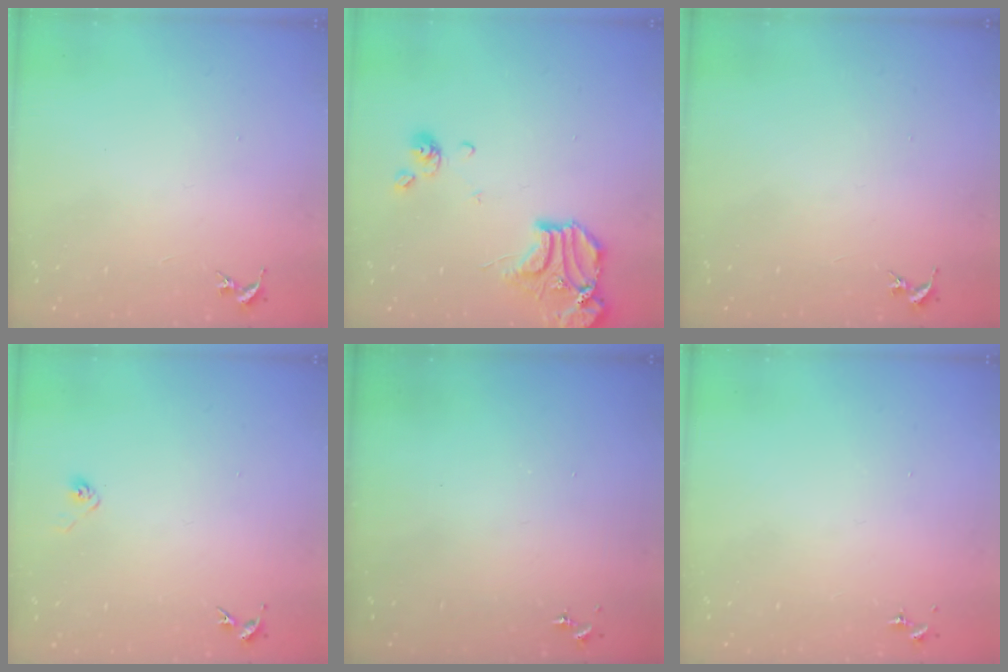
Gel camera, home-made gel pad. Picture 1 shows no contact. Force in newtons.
{"total": 14.9, "press": 14.7, "slide": 2.2}
{"total": 0.0}
{"total": 2.8, "press": 2.6, "slide": 1.1}
{"total": 0.0}
{"total": 0.0}